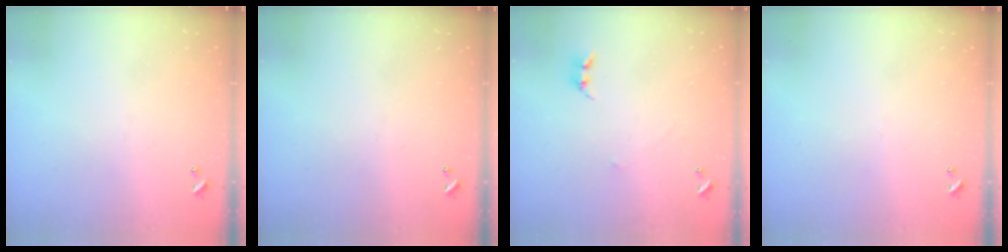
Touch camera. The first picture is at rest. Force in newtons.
{"total": 0.0}
{"total": 2.6, "press": 2.6, "slide": 0.3}
{"total": 0.0}